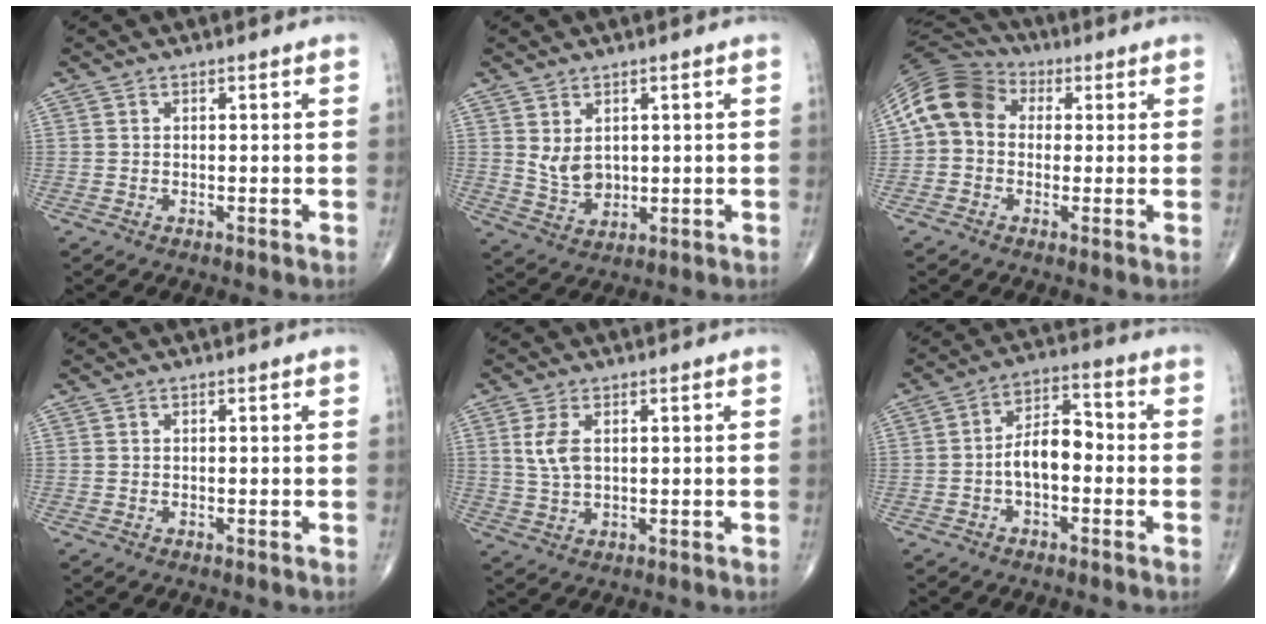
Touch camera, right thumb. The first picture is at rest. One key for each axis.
{"total": 5.0, "fx": 1.4, "fy": 3.4, "fz": 3.4, "tx": -0.049, "ty": -0.019, "tz": 0.037}
{"total": 11.6, "fx": 1.5, "fy": 9.3, "fz": 6.9, "tx": -0.121, "ty": 0.034, "tz": 0.012}
{"total": 0.0}
{"total": 4.1, "fx": 1.1, "fy": 2.1, "fz": 3.4, "tx": -0.073, "ty": -0.002, "tz": 0.026}
{"total": 8.0, "fx": -1.5, "fy": 4.4, "fz": 6.5, "tx": -0.100, "ty": 0.034, "tz": -0.035}